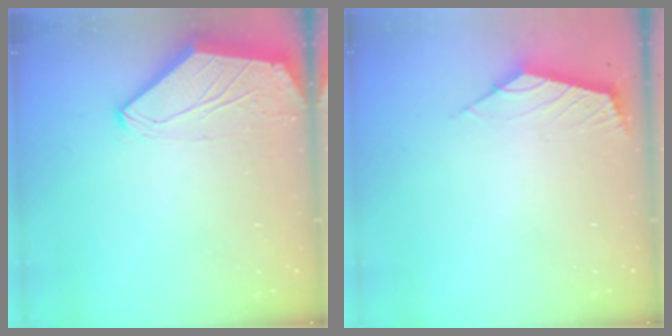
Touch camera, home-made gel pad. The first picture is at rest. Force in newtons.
{"total": 2.5, "press": 2.5, "slide": 0.6}